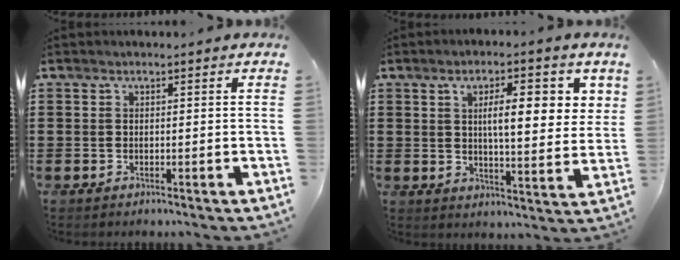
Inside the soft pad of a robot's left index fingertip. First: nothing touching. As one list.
[{"total": 7.8, "force": [2.7, 2.6, 6.9], "torque": [-0.108, -0.004, 0.036]}]